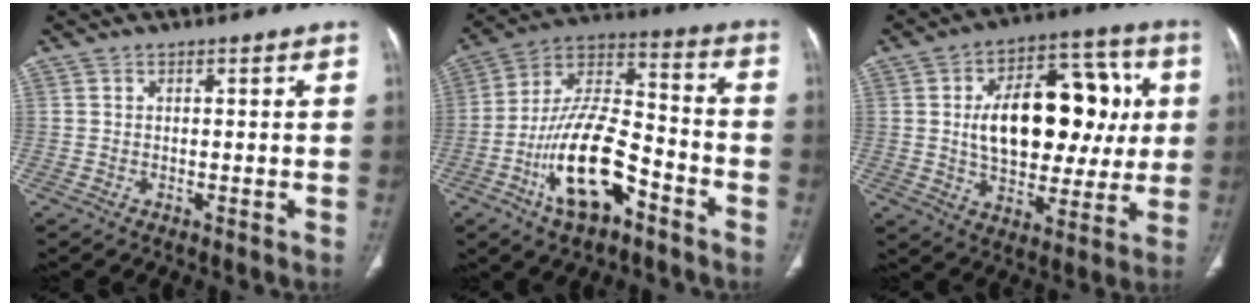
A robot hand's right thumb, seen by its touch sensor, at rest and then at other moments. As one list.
[{"total": 18.1, "force": [-8.3, 8.1, 13.8], "torque": [-0.245, 0.063, -0.149]}, {"total": 22.4, "force": [2.8, 13.4, 17.8], "torque": [-0.226, 0.020, 0.048]}]